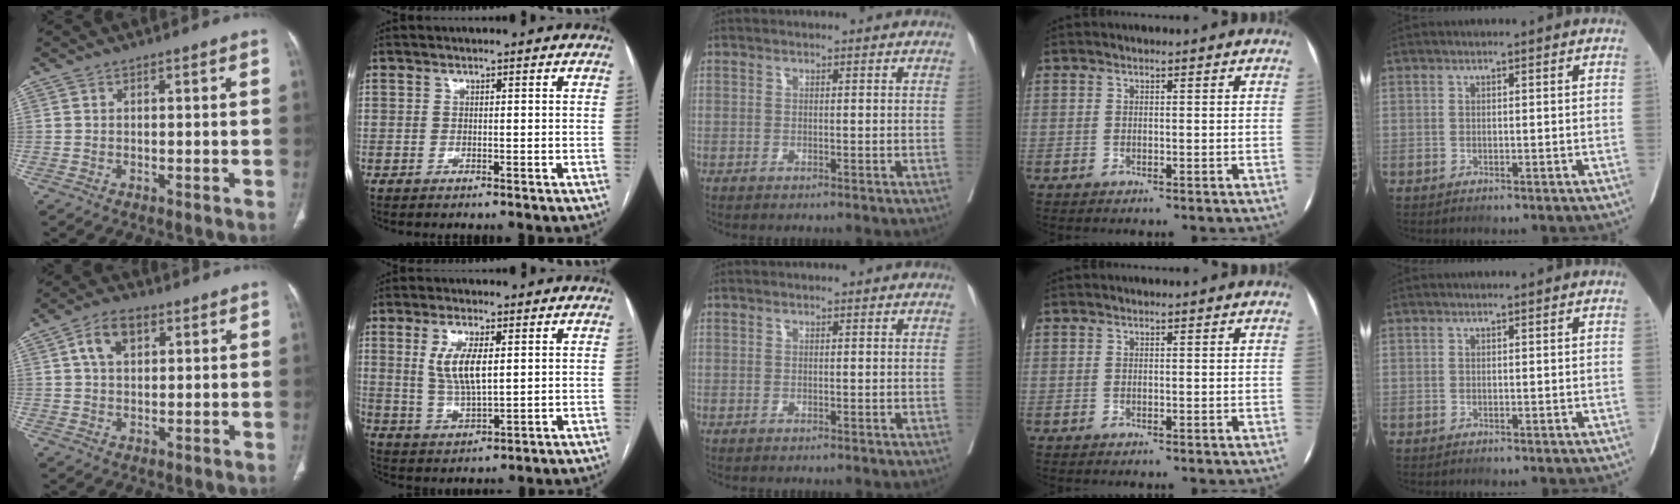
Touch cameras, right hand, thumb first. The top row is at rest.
{"thumb": {"total": 6.6, "force": [2.4, 4.1, 4.6], "torque": [-0.073, 0.006, 0.039]}, "index": {"total": 7.2, "force": [1.9, 2.1, 6.6], "torque": [-0.135, -0.002, 0.042]}}